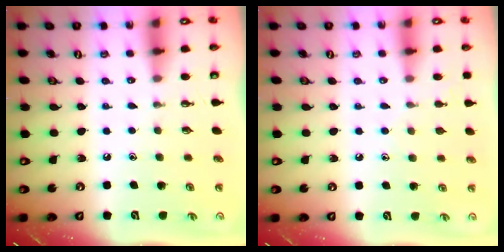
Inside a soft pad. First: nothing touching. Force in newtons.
{"total": 4.7, "press": 4.7, "slide": 0.5}